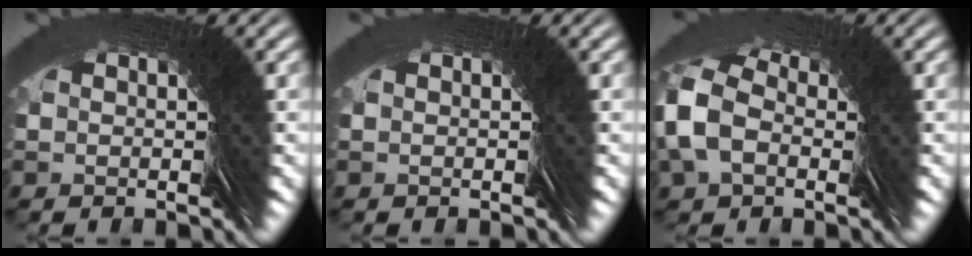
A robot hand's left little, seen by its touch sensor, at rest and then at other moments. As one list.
[{"total": 0.0}, {"total": 6.1, "force": [2.0, 4.9, 3.0], "torque": [-0.062, 0.018, 0.018]}]